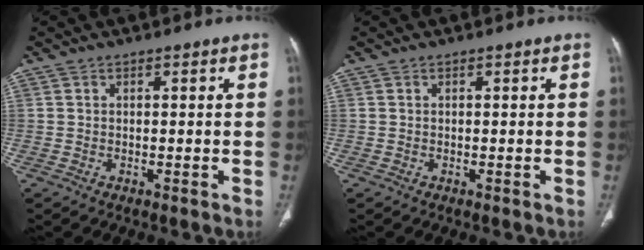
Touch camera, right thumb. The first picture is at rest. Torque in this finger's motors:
{"motor_torque": [0.05, 0.04, -0.18, 0.04, 0.00]}